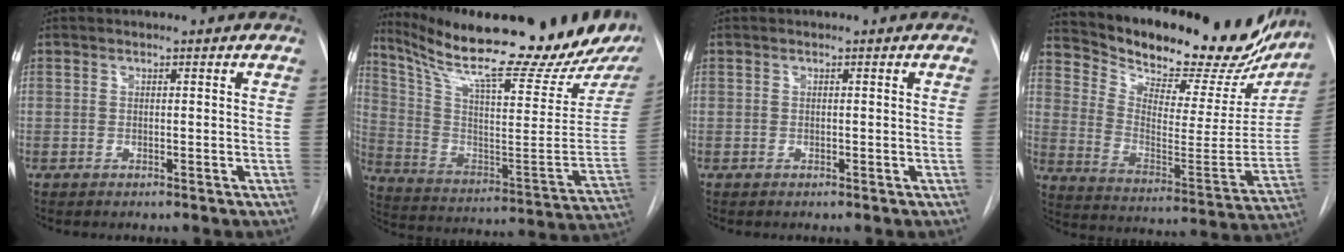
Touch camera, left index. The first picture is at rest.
{"total": 28.6, "force": [23.6, 1.7, 16.1], "torque": [-0.270, -0.077, 0.341]}
{"total": 0.0}
{"total": 28.3, "force": [25.0, 7.6, 10.7], "torque": [-0.167, -0.056, 0.340]}